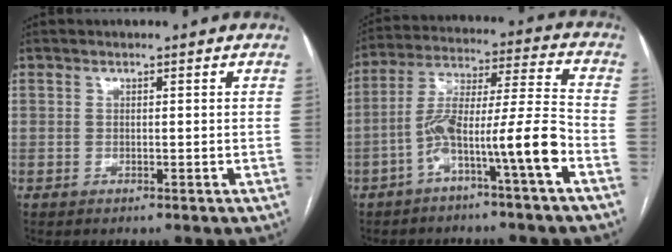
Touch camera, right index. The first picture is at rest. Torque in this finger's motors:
{"motor_torque": [1.55, -0.58, 0.61, 0.21]}